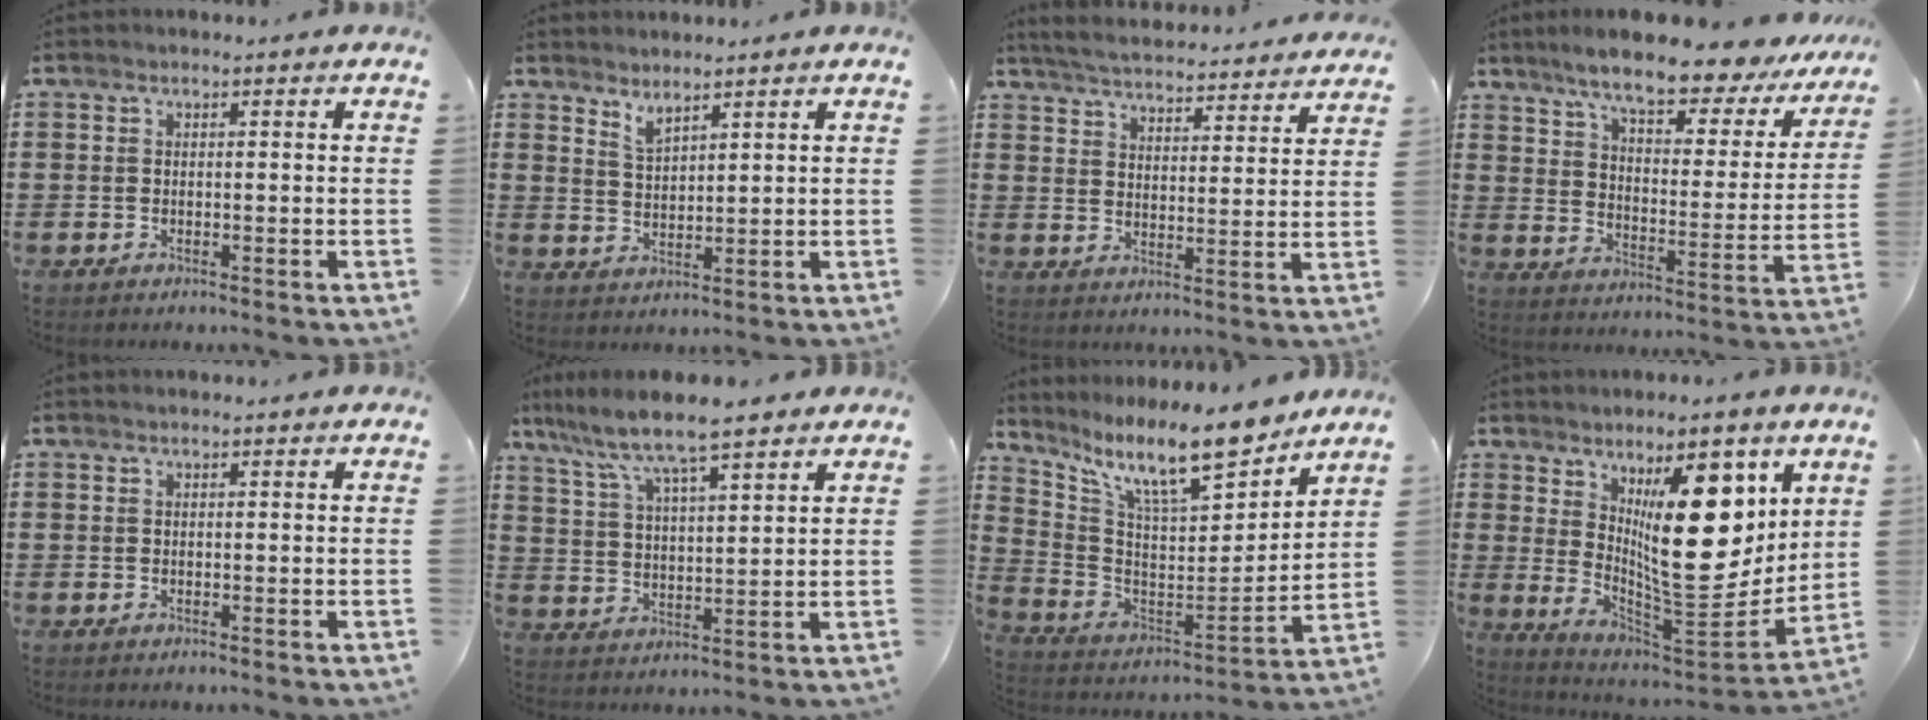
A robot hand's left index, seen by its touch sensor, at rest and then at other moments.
{"total": 3.0, "force": [2.9, 0.4, 0.7], "torque": [-0.020, -0.006, 0.055]}
{"total": 4.5, "force": [4.4, -0.4, 0.5], "torque": [-0.035, -0.037, 0.073]}
{"total": 9.4, "force": [8.1, 0.8, 4.8], "torque": [-0.109, -0.049, 0.130]}
{"total": 0.5, "force": [0.5, 0.0, 0.2], "torque": [-0.005, -0.002, 0.010]}
{"total": 7.1, "force": [6.0, 0.8, 3.7], "torque": [-0.097, -0.029, 0.099]}
{"total": 12.9, "force": [10.3, 2.3, 7.4], "torque": [-0.165, -0.065, 0.175]}
{"total": 17.0, "force": [6.0, 6.6, 14.4], "torque": [-0.208, -0.039, 0.106]}